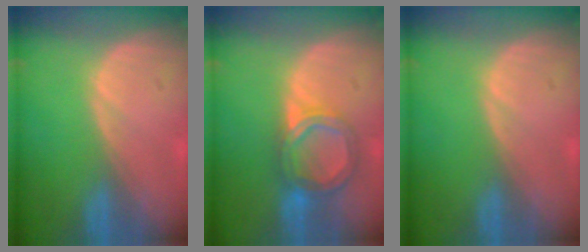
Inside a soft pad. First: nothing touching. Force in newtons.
{"total": 6.5, "press": 5.7, "slide": 3.0}
{"total": 0.0}